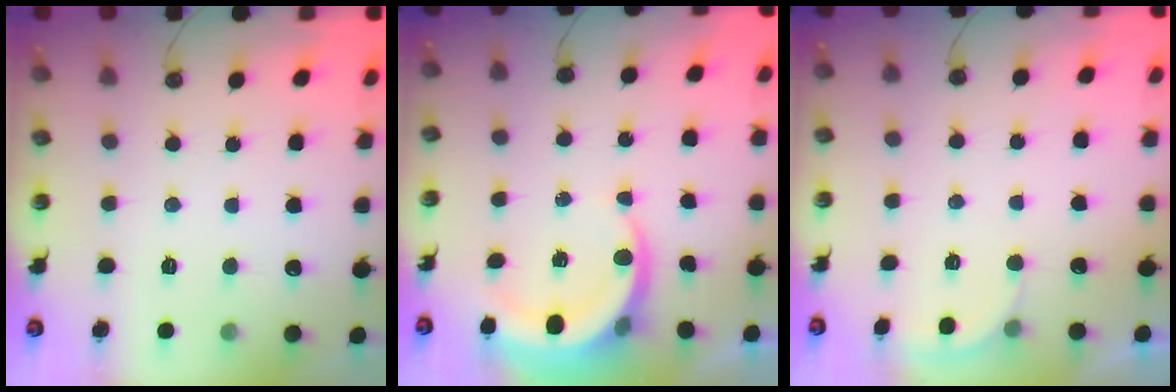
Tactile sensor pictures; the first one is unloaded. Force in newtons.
{"total": 5.5, "press": 5.4, "slide": 0.5}
{"total": 2.1, "press": 2.1, "slide": 0.6}